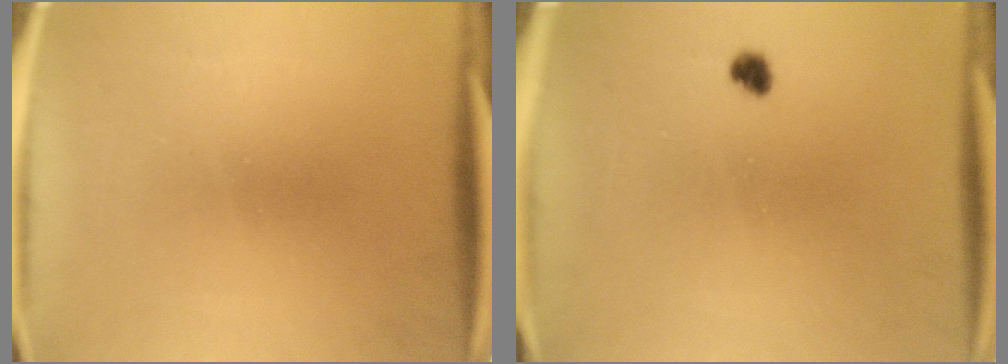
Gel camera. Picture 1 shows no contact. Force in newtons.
{"total": 1.7}